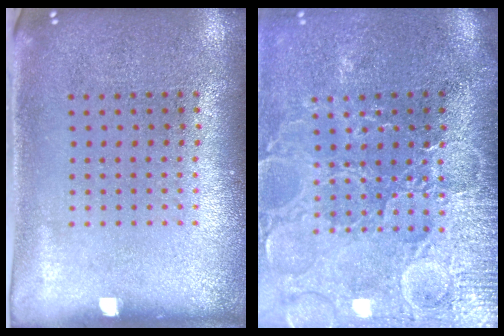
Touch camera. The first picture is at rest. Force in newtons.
{"total": 4.1, "press": 3.7, "slide": 1.7}